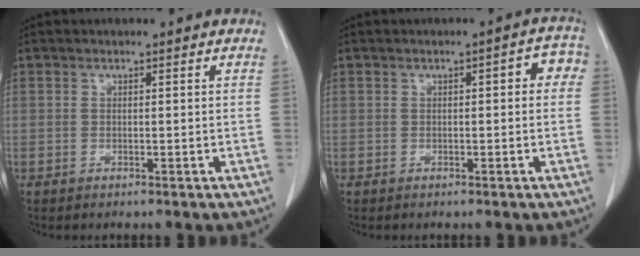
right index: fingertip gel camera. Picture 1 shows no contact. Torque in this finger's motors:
{"motor_torque": [0.14, -0.04, 0.05, 0.01]}